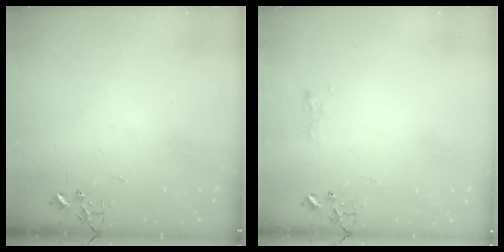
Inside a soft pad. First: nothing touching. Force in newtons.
{"total": 6.2, "press": 6.1, "slide": 0.7}